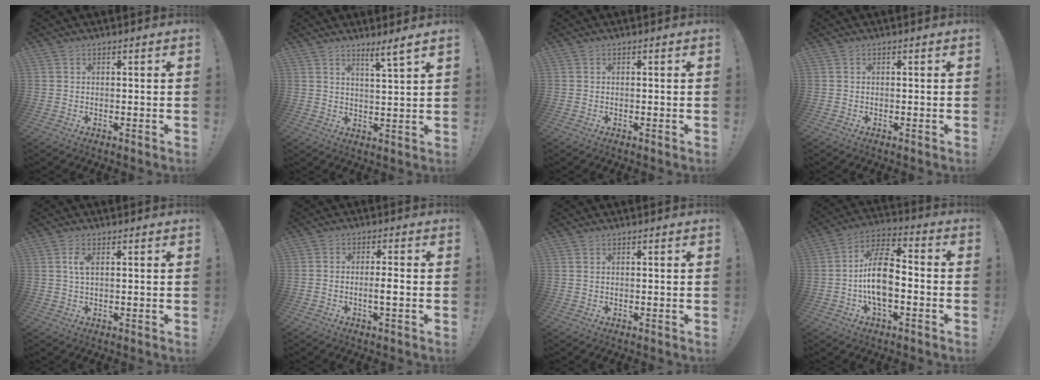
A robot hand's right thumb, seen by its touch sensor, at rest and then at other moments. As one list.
[{"total": 5.0, "force": [3.8, -0.7, 3.2], "torque": [-0.037, -0.033, 0.057]}, {"total": 0.0}, {"total": 0.0}, {"total": 3.2, "force": [0.7, 1.0, 2.9], "torque": [-0.052, 0.001, 0.009]}, {"total": 4.0, "force": [-1.5, 0.7, 3.7], "torque": [-0.067, 0.007, -0.026]}, {"total": 0.7, "force": [0.3, 0.4, 0.5], "torque": [-0.015, 0.003, 0.007]}, {"total": 14.7, "force": [-2.9, 7.6, 12.2], "torque": [-0.229, 0.020, -0.051]}]